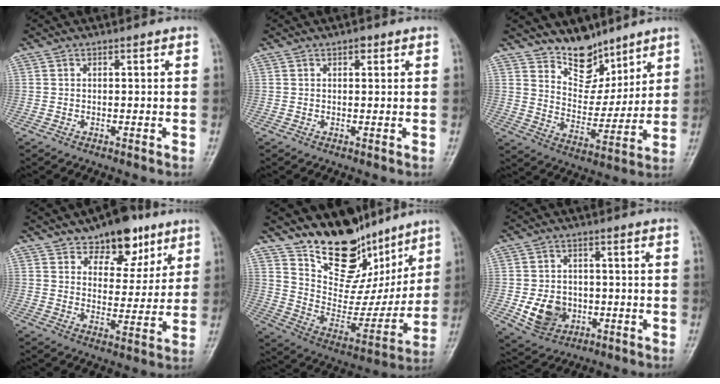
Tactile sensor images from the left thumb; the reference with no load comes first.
{"total": 1.2, "force": [0.7, 0.7, 0.8], "torque": [-0.004, 0.000, 0.006]}
{"total": 11.5, "force": [9.2, 6.2, 3.0], "torque": [-0.009, -0.076, 0.168]}
{"total": 11.6, "force": [7.6, 6.4, 6.1], "torque": [-0.044, -0.039, 0.114]}
{"total": 19.0, "force": [13.9, 9.9, 8.3], "torque": [-0.060, -0.084, 0.239]}
{"total": 8.3, "force": [-2.0, 6.7, 4.4], "torque": [-0.050, 0.005, -0.026]}